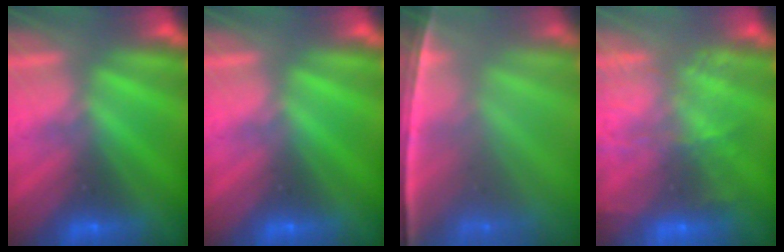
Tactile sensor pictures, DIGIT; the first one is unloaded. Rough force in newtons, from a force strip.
{"total": 0.0}
{"total": 7.2}
{"total": 5.9}